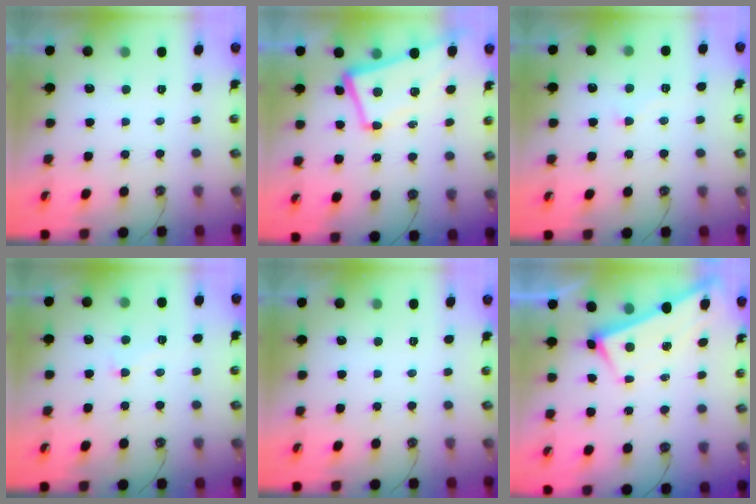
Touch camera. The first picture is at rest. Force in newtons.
{"total": 2.8, "press": 2.1, "slide": 1.9}
{"total": 2.3, "press": 2.2, "slide": 0.6}
{"total": 0.9, "press": 0.8, "slide": 0.4}
{"total": 0.0}
{"total": 2.6, "press": 2.6, "slide": 0.2}